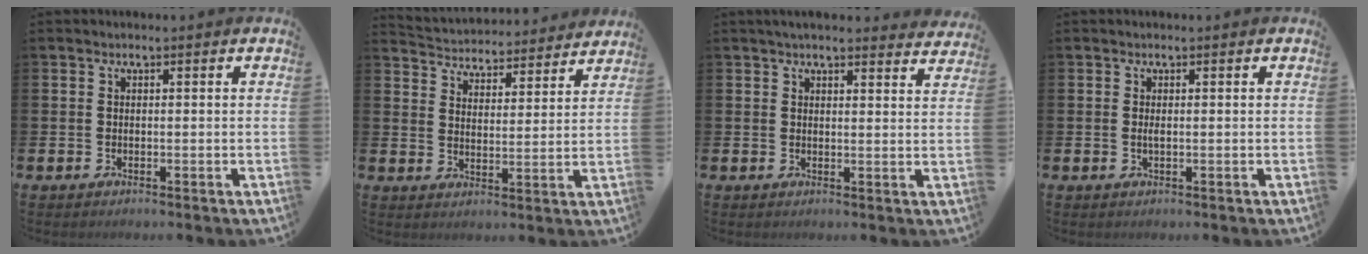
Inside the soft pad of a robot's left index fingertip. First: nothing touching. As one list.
[{"total": 4.5, "force": [4.4, 1.1, -0.2], "torque": [-0.013, -0.041, 0.072]}, {"total": 3.6, "force": [3.4, 0.5, 0.8], "torque": [-0.016, -0.015, 0.061]}, {"total": 0.6, "force": [0.0, 0.1, 0.6], "torque": [-0.006, -0.003, -0.001]}]